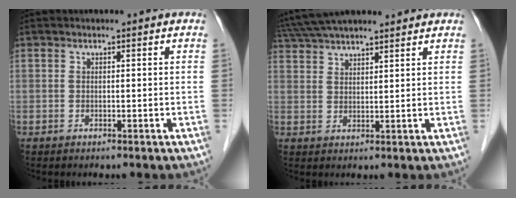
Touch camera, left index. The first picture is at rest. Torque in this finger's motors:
{"motor_torque": [0.98, -1.16, 0.64, 0.21]}